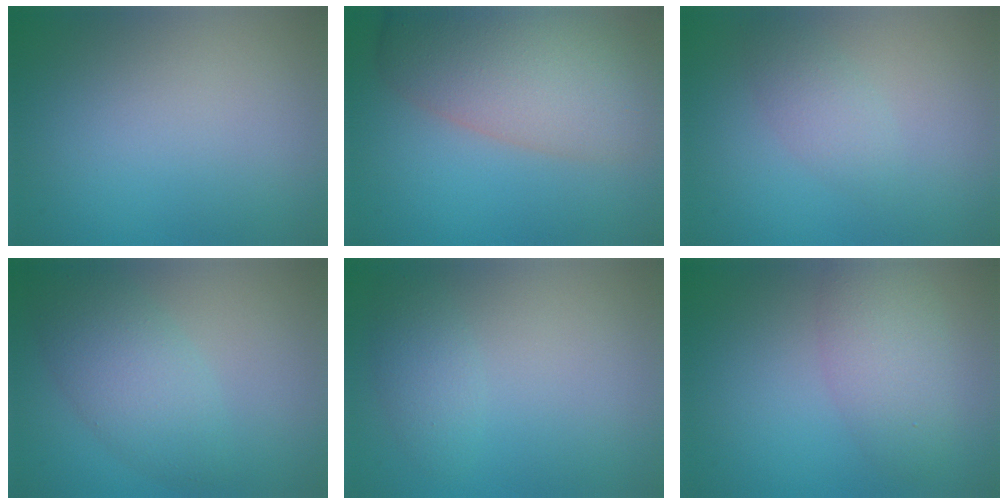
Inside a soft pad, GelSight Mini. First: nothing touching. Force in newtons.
{"total": 9.3, "press": 9.3, "slide": 0.7}
{"total": 1.8, "press": 1.8, "slide": 0.0}
{"total": 4.6, "press": 4.6, "slide": 0.0}
{"total": 1.7, "press": 1.7, "slide": 0.1}
{"total": 3.8, "press": 3.8, "slide": 0.1}